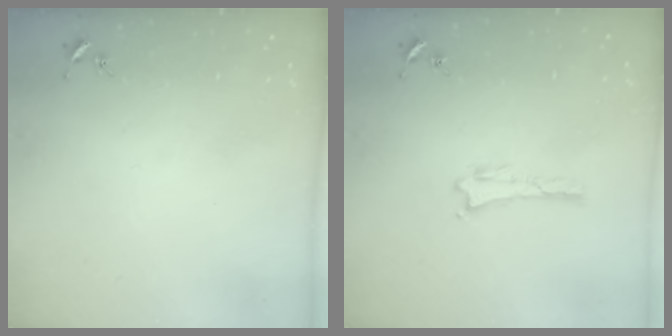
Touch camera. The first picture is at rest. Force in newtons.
{"total": 0.0}